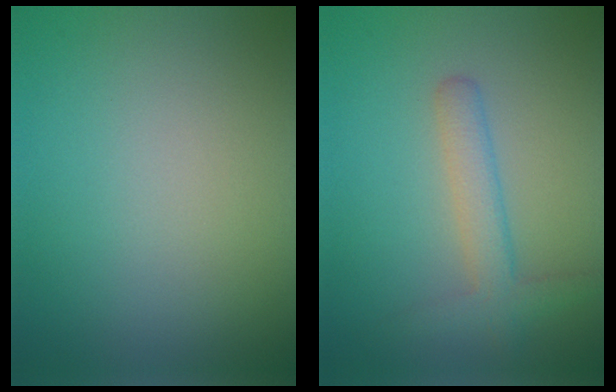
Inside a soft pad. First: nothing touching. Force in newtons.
{"total": 2.9, "press": 2.9, "slide": 0.2}